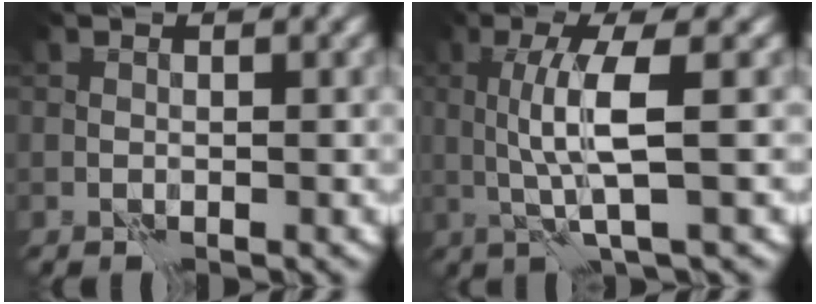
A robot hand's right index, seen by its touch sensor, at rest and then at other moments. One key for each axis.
{"total": 4.4, "fx": 0.7, "fy": 0.4, "fz": 4.3, "tx": -0.090, "ty": -0.001, "tz": 0.016}